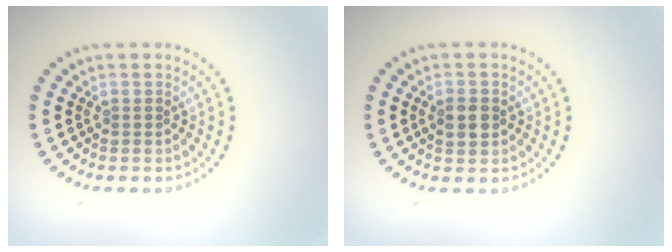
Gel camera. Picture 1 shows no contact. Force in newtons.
{"total": 2.5, "press": 2.5, "slide": 0.1}